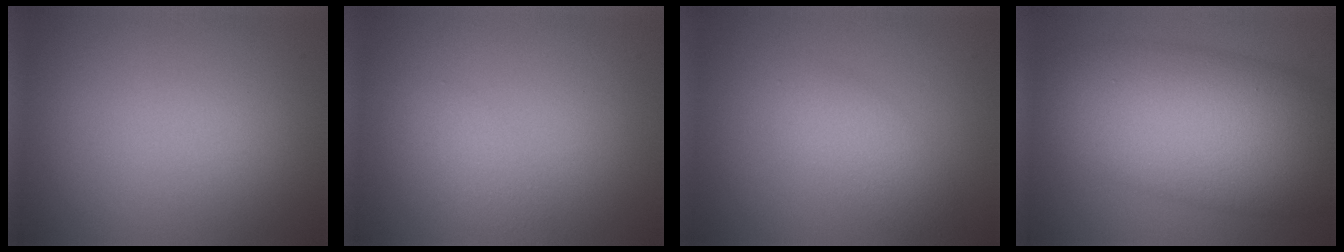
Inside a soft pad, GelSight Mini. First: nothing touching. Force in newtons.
{"total": 1.7, "press": 1.7, "slide": 0.1}
{"total": 2.8, "press": 2.8, "slide": 0.2}
{"total": 12.7, "press": 12.7, "slide": 0.3}